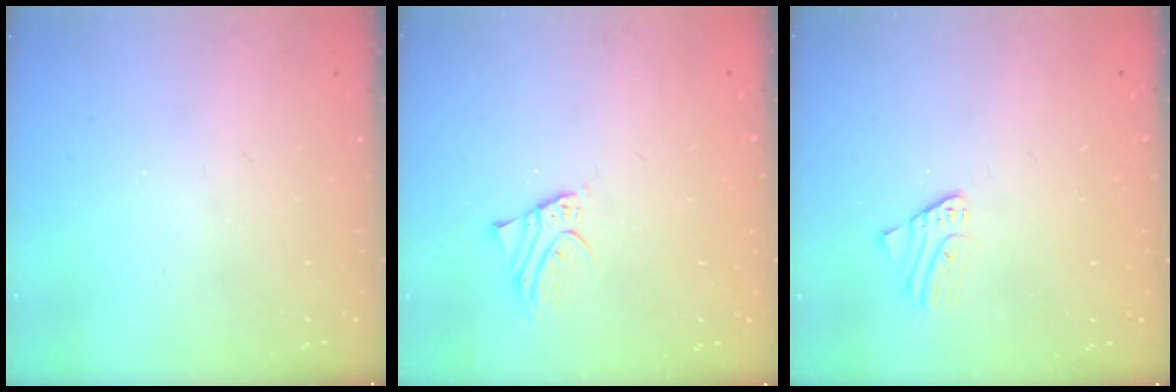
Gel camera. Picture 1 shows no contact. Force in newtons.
{"total": 2.3, "press": 2.3, "slide": 0.2}
{"total": 2.4, "press": 2.4, "slide": 0.2}